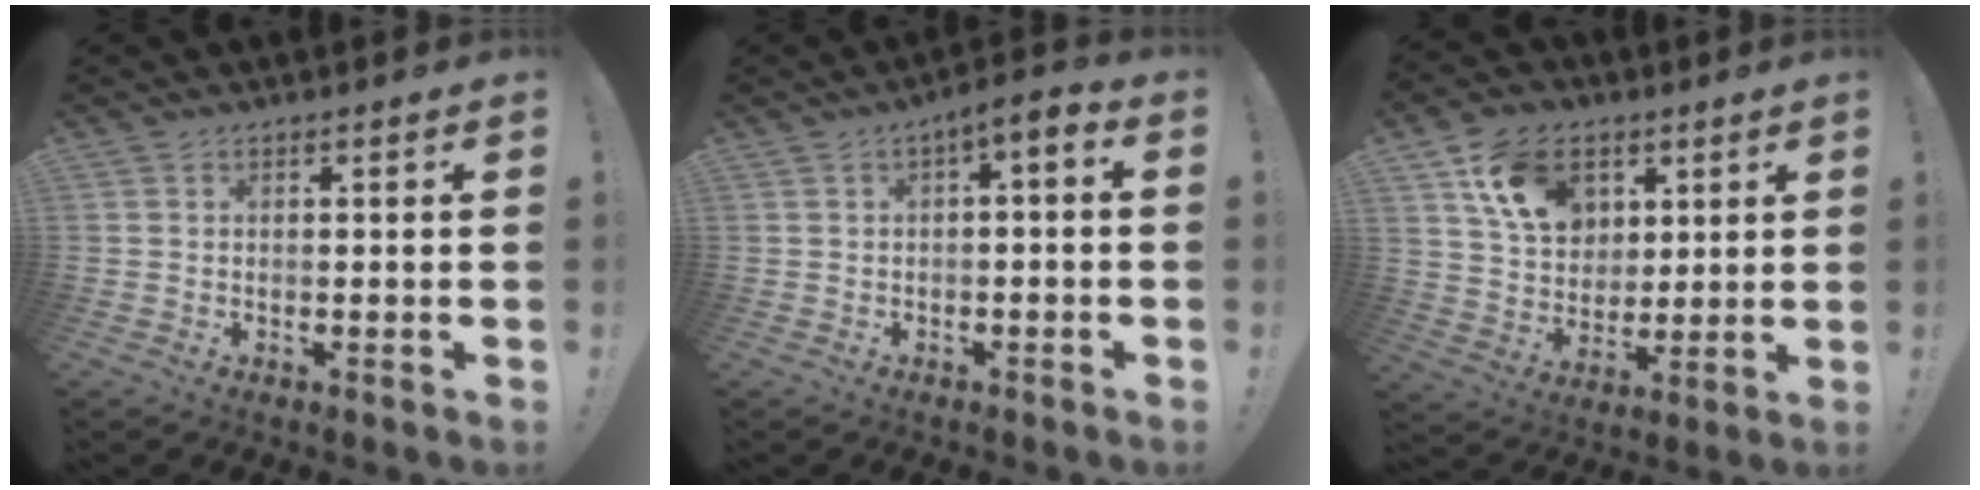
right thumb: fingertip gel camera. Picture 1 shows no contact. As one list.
[{"total": 4.0, "force": [-0.6, 1.2, 3.8], "torque": [-0.060, -0.001, -0.011]}, {"total": 15.2, "force": [7.1, 11.3, 7.3], "torque": [-0.114, -0.022, 0.140]}]